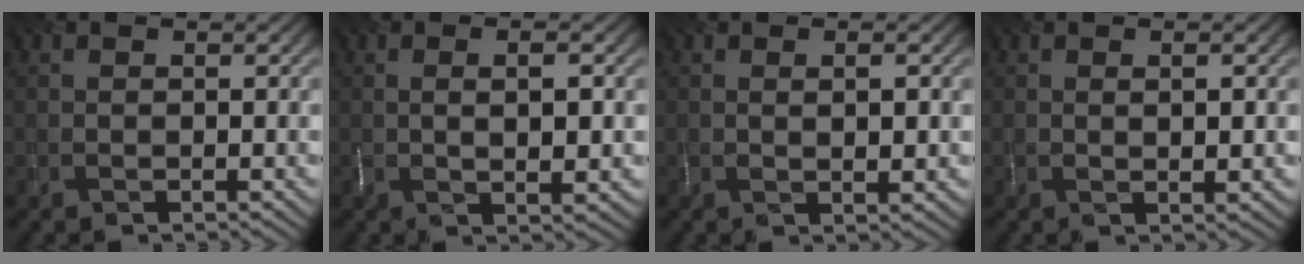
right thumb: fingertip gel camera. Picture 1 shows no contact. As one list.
[{"total": 3.2, "force": [0.2, 0.7, 3.1], "torque": [-0.062, -0.001, 0.005]}, {"total": 1.7, "force": [0.3, 0.4, 1.6], "torque": [-0.030, -0.003, 0.008]}, {"total": 1.3, "force": [0.3, 0.3, 1.2], "torque": [-0.022, -0.003, 0.008]}]